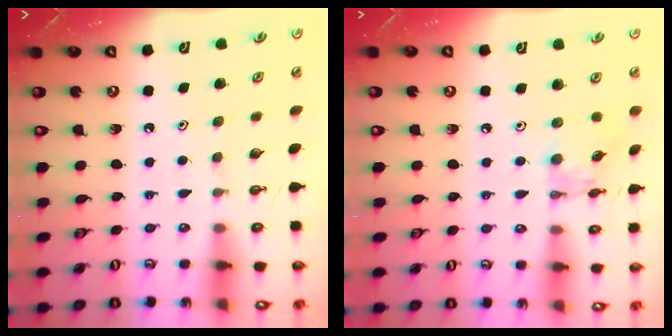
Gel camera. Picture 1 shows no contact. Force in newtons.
{"total": 5.0, "press": 5.0, "slide": 0.2}